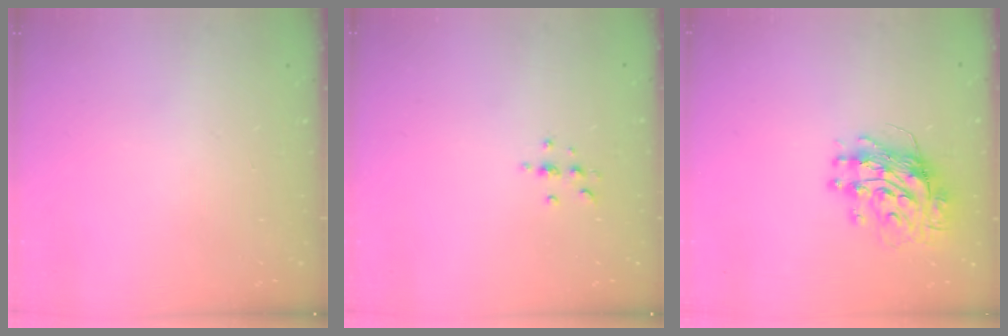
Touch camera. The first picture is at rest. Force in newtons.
{"total": 3.4, "press": 3.4, "slide": 0.4}
{"total": 11.6, "press": 11.6, "slide": 1.2}